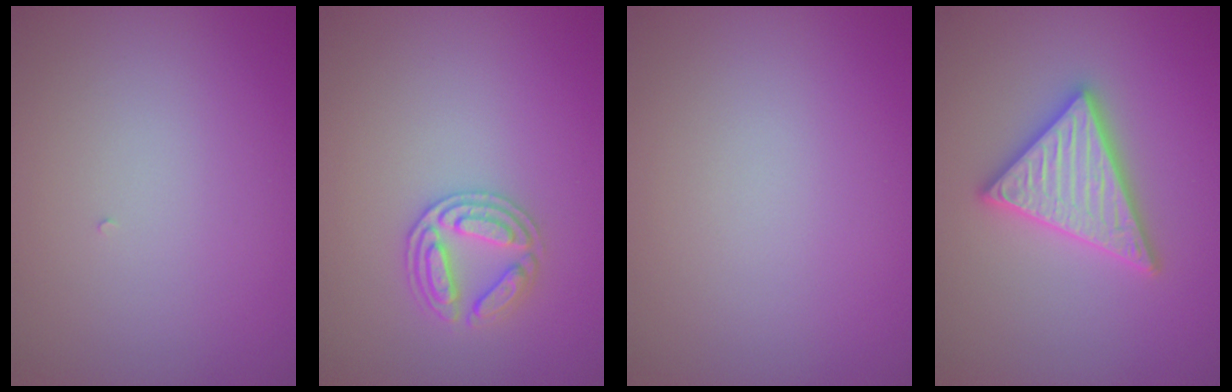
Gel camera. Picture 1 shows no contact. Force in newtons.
{"total": 2.7, "press": 2.7, "slide": 0.4}
{"total": 0.0}
{"total": 4.9, "press": 4.9, "slide": 0.7}